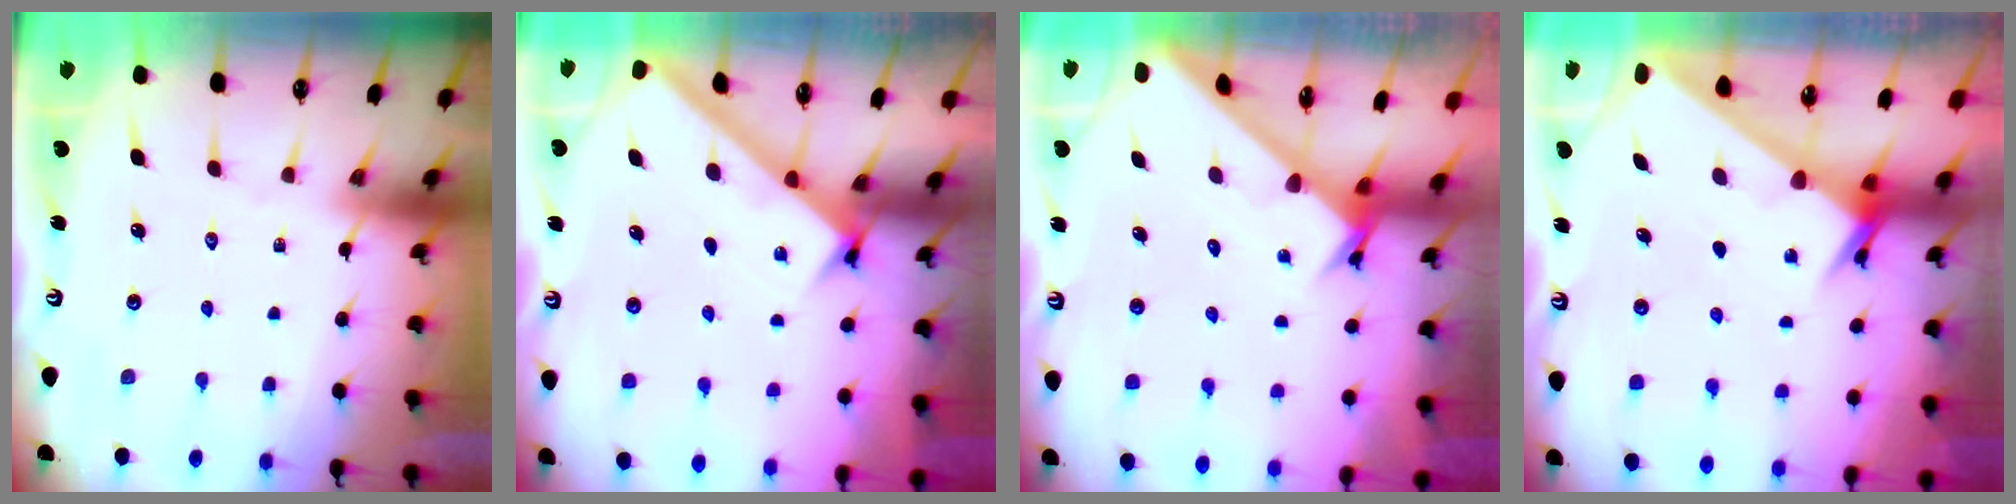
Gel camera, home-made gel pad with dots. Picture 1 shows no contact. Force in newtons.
{"total": 2.8, "press": 2.7, "slide": 0.3}
{"total": 2.6, "press": 2.6, "slide": 0.2}
{"total": 2.8, "press": 2.8, "slide": 0.2}